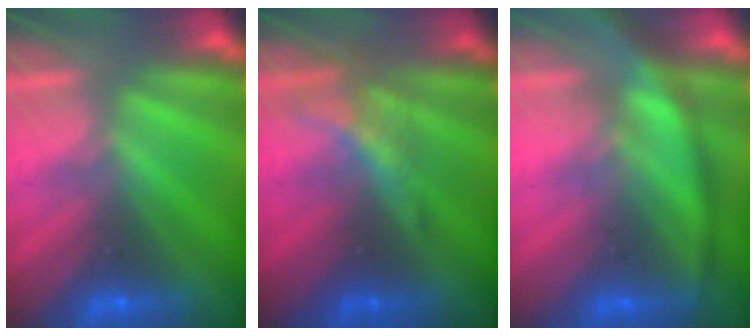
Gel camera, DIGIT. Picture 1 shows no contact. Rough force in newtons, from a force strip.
{"total": 2.1}
{"total": 3.1}